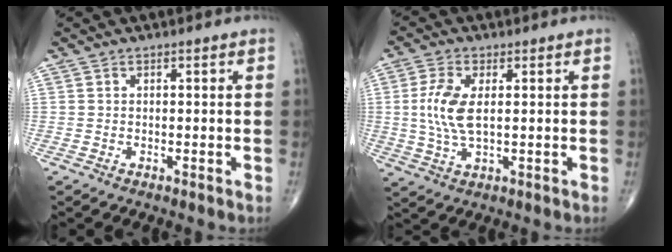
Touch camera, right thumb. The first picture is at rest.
{"total": 7.8, "force": [0.8, 3.5, 6.9], "torque": [-0.160, -0.004, 0.017]}